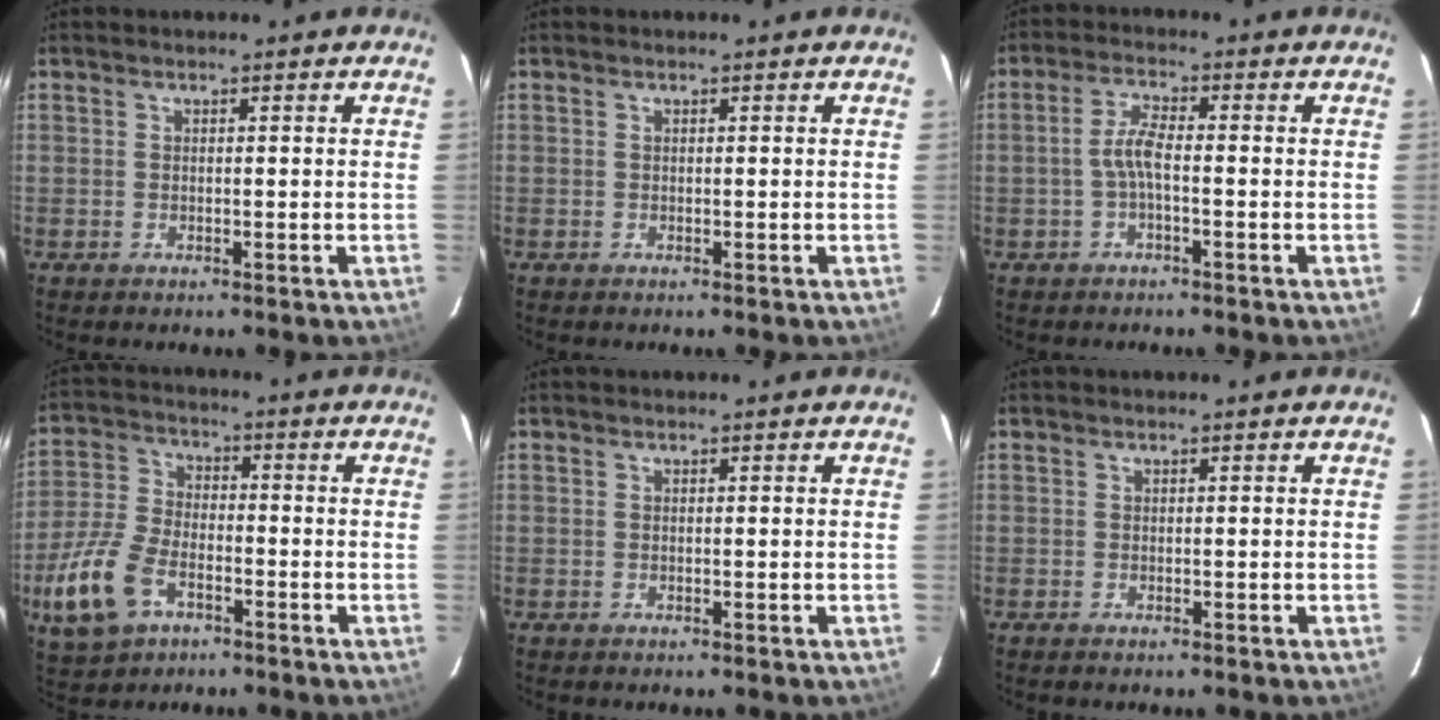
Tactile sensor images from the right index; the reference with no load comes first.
{"total": 0.0}
{"total": 3.6, "force": [-1.1, 0.6, 3.4], "torque": [-0.075, 0.008, -0.022]}
{"total": 13.0, "force": [-6.0, 7.5, 8.8], "torque": [-0.211, -0.003, -0.114]}
{"total": 0.0}
{"total": 0.0}